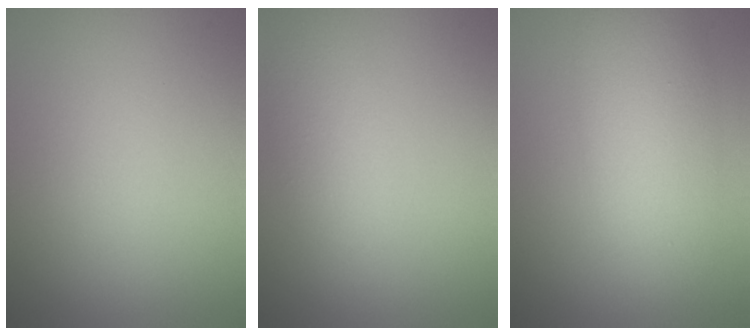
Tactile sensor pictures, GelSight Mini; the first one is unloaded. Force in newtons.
{"total": 3.2, "press": 3.2, "slide": 0.0}
{"total": 5.9, "press": 5.9, "slide": 0.1}